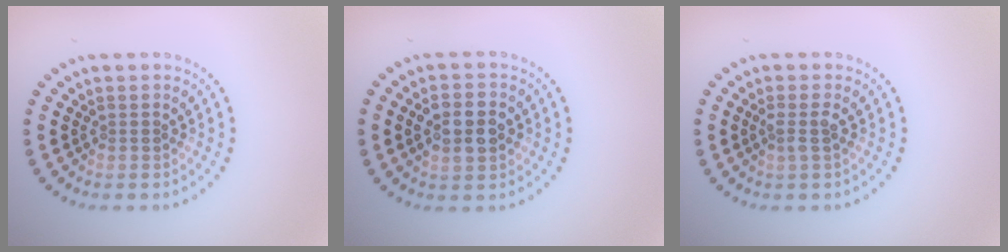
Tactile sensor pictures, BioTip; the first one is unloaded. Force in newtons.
{"total": 3.6, "press": 3.6, "slide": 0.2}
{"total": 1.4, "press": 1.1, "slide": 0.9}